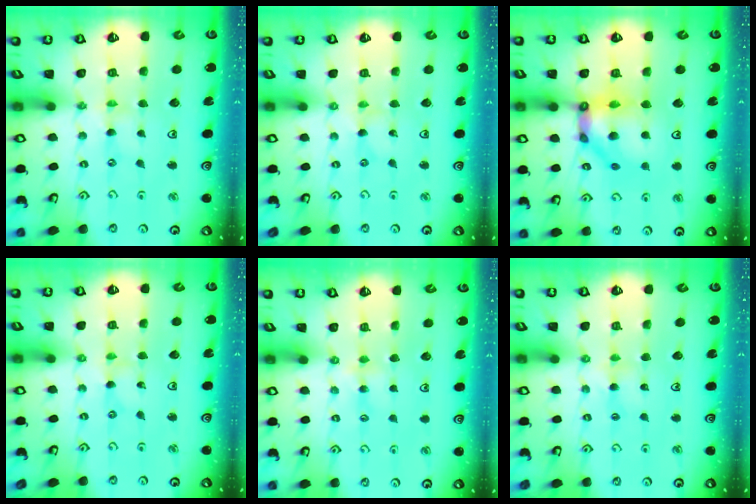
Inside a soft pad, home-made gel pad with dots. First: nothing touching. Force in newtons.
{"total": 0.0}
{"total": 14.2, "press": 14.1, "slide": 1.9}
{"total": 0.0}
{"total": 3.6, "press": 3.6, "slide": 0.6}
{"total": 3.6, "press": 3.5, "slide": 0.6}